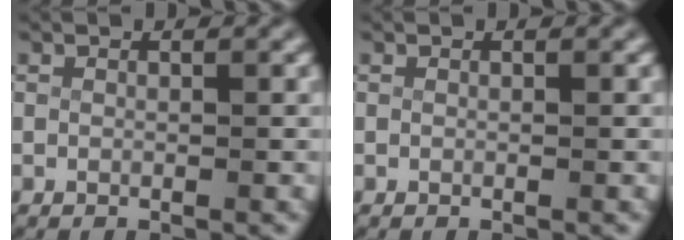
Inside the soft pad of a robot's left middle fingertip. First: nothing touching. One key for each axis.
{"total": 0.0}